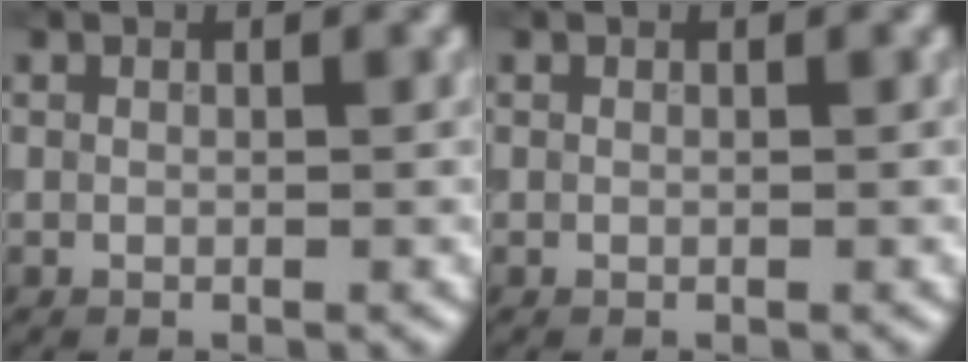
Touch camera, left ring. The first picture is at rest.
{"total": 0.0}